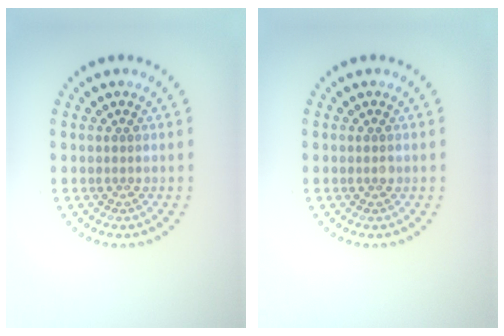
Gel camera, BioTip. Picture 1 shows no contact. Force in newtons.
{"total": 0.6, "press": 0.6, "slide": 0.1}